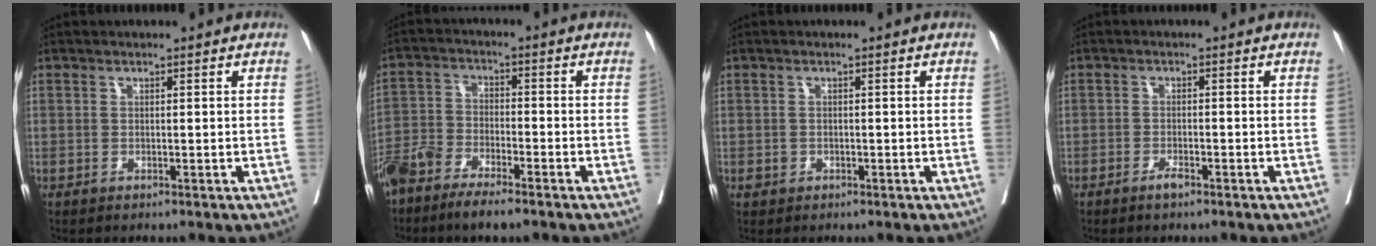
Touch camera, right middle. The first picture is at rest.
{"total": 8.5, "force": [-6.6, 2.1, 5.0], "torque": [-0.101, -0.009, -0.125]}
{"total": 0.6, "force": [-0.2, 0.6, 0.2], "torque": [-0.004, 0.001, -0.002]}
{"total": 1.7, "force": [-1.3, 0.3, 1.1], "torque": [-0.021, 0.000, -0.022]}